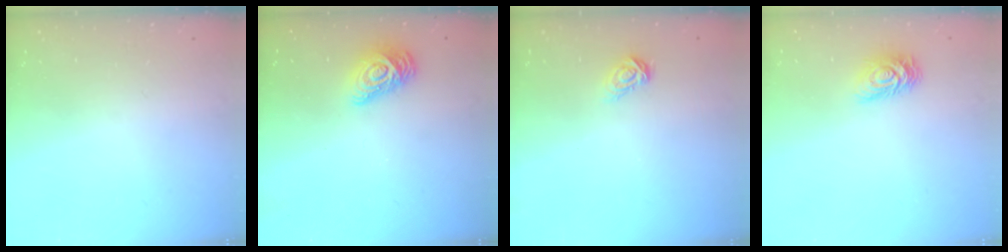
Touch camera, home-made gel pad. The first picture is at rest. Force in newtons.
{"total": 11.3, "press": 11.3, "slide": 0.4}
{"total": 5.1, "press": 5.1, "slide": 0.5}
{"total": 6.7, "press": 6.7, "slide": 0.2}